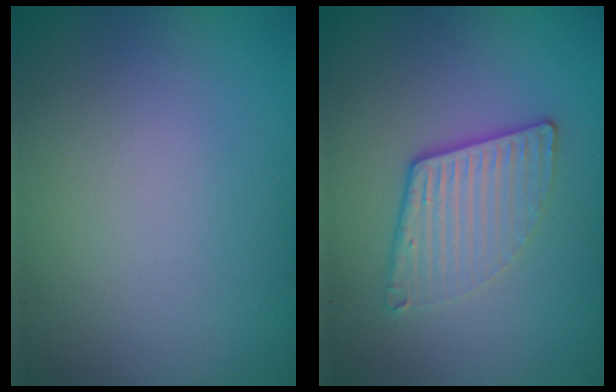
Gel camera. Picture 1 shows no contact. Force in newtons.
{"total": 3.1, "press": 2.7, "slide": 1.4}